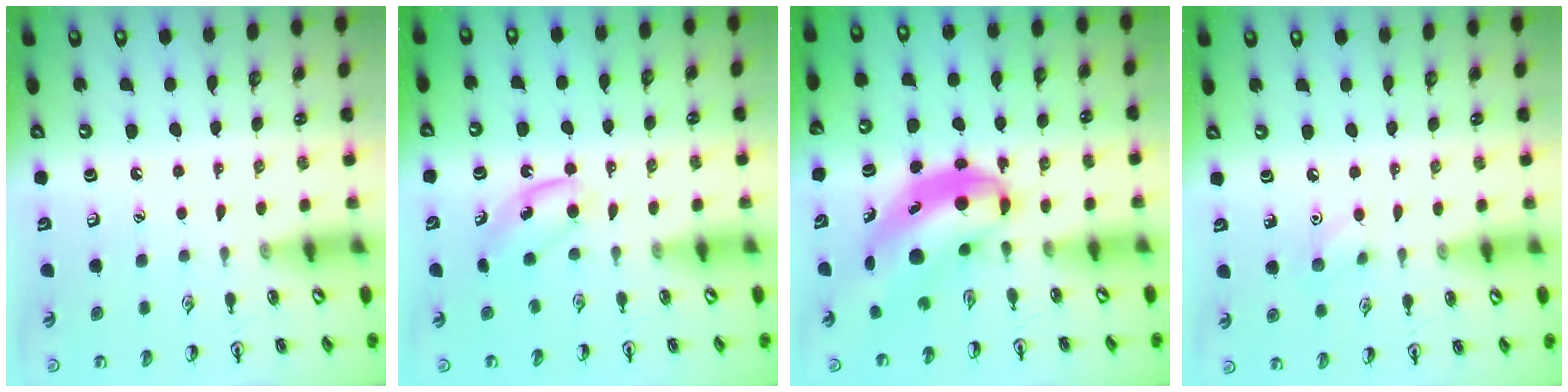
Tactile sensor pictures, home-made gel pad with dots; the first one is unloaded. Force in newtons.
{"total": 4.8, "press": 4.6, "slide": 1.6}
{"total": 7.0, "press": 6.7, "slide": 2.1}
{"total": 5.4, "press": 5.1, "slide": 1.7}